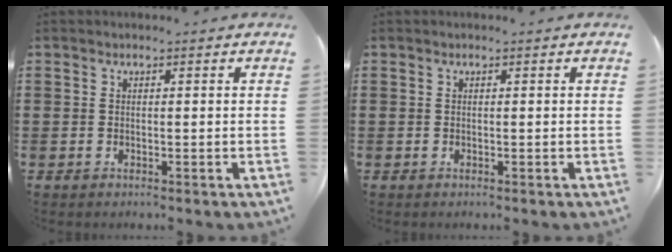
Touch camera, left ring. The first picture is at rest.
{"total": 0.0}